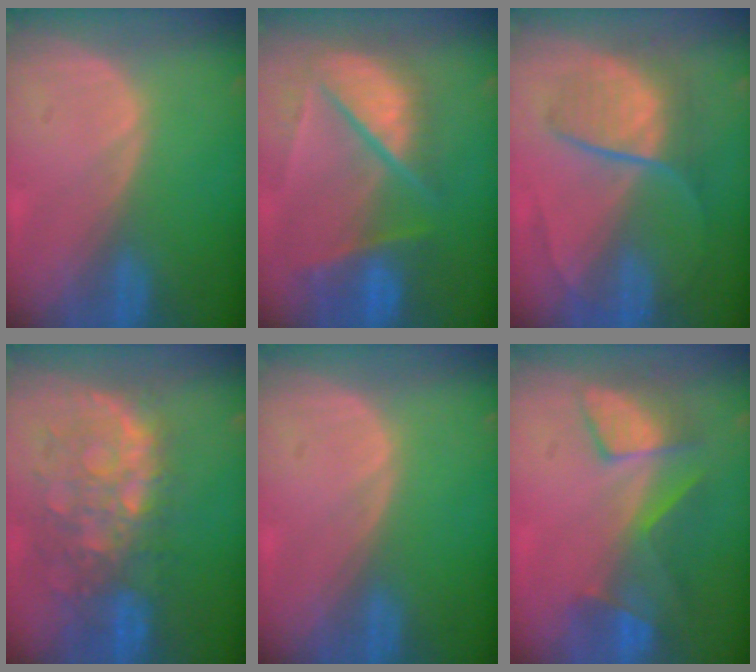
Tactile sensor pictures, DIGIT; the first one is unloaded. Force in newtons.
{"total": 10.3, "press": 8.6, "slide": 5.5}
{"total": 7.0, "press": 6.9, "slide": 1.5}
{"total": 10.4, "press": 9.3, "slide": 4.7}
{"total": 0.0}
{"total": 7.4, "press": 7.2, "slide": 1.7}